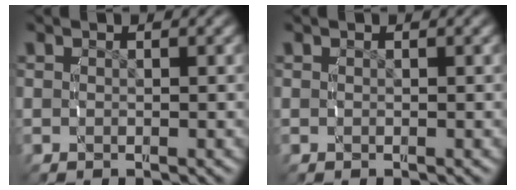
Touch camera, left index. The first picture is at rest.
{"total": 0.0}